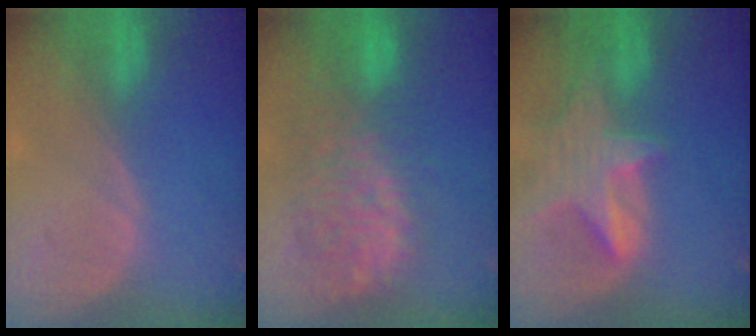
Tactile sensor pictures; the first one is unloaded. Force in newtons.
{"total": 10.2, "press": 9.7, "slide": 3.2}
{"total": 8.1, "press": 7.4, "slide": 3.4}